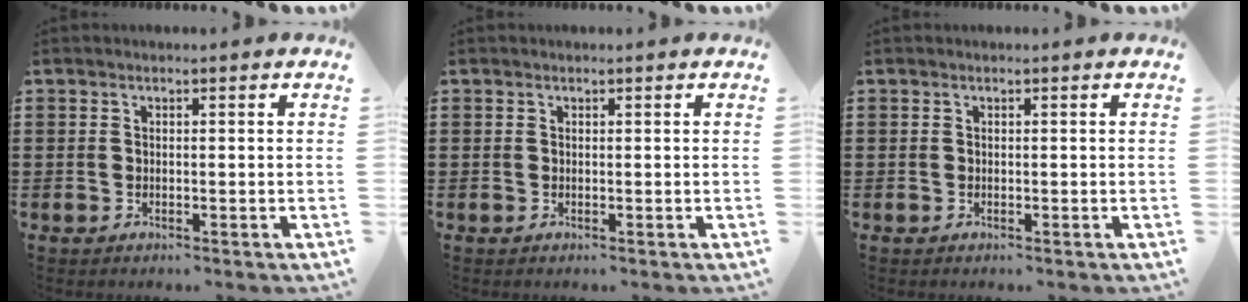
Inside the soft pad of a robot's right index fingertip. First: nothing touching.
{"total": 0.0}
{"total": 0.0}